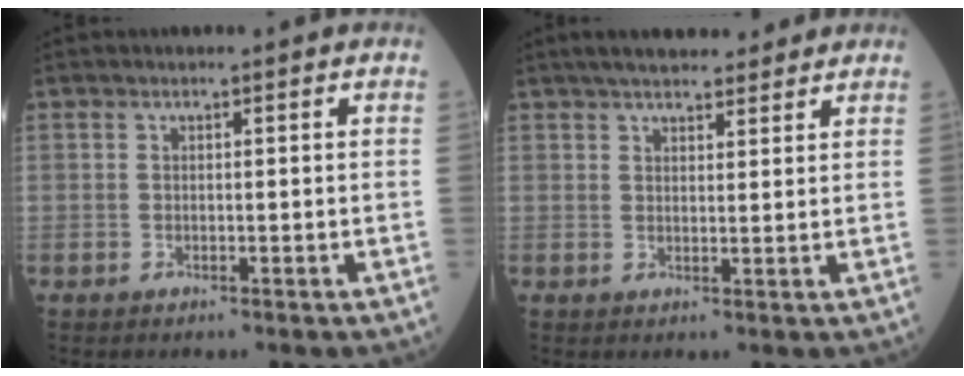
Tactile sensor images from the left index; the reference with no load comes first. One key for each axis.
{"total": 9.3, "fx": 7.9, "fy": 2.6, "fz": 4.2, "tx": -0.056, "ty": 0.025, "tz": 0.114}